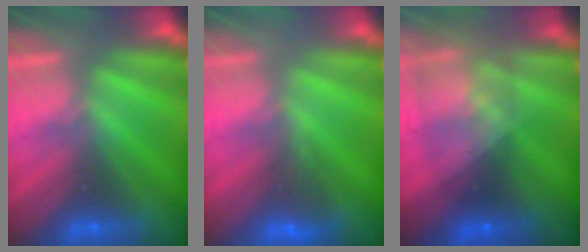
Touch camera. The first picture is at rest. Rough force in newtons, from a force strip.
{"total": 3.2}
{"total": 5.5}